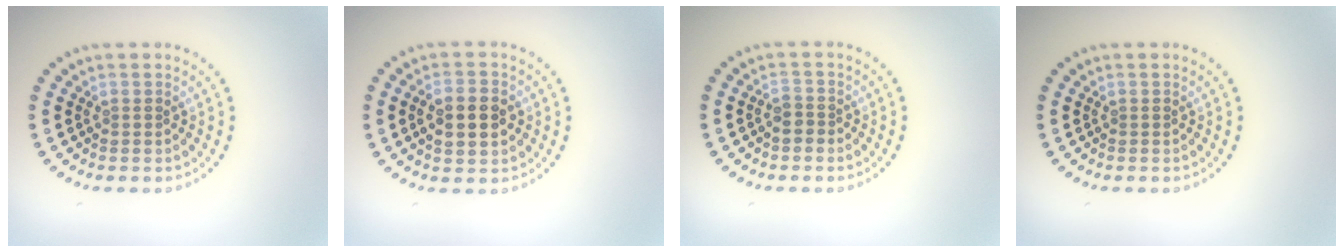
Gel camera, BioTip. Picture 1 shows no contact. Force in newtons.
{"total": 3.9, "press": 3.9, "slide": 0.1}
{"total": 1.2, "press": 1.0, "slide": 0.6}
{"total": 0.0}